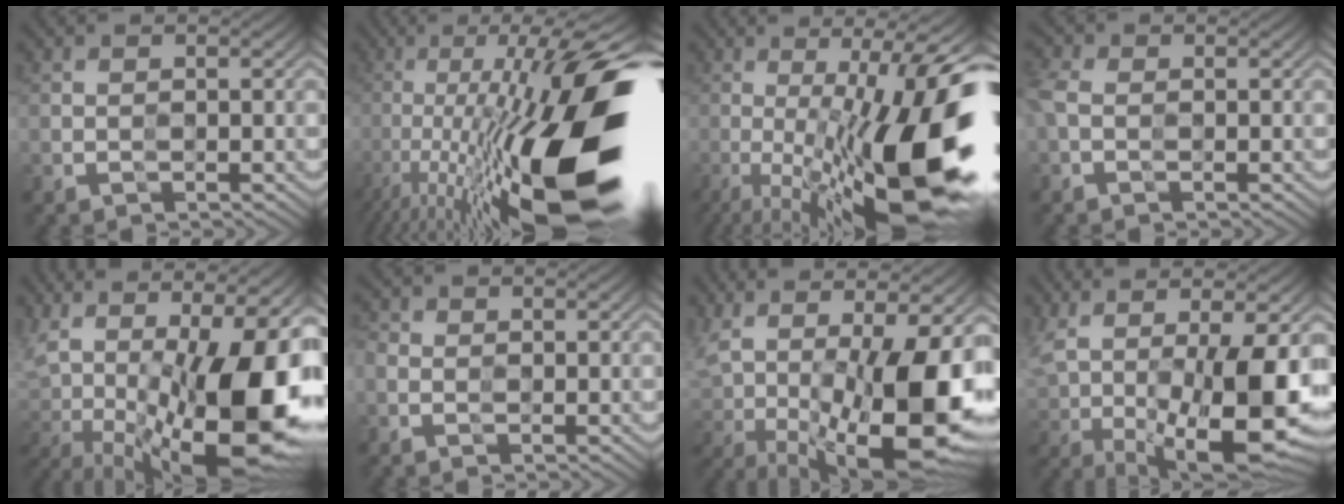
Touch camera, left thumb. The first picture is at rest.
{"total": 20.0, "force": [-6.7, 5.6, 18.0], "torque": [-0.306, 0.020, -0.120]}
{"total": 18.6, "force": [-4.4, 5.0, 17.4], "torque": [-0.235, 0.007, -0.070]}
{"total": 4.3, "force": [-0.7, 2.4, 3.4], "torque": [-0.085, -0.004, -0.020]}
{"total": 19.5, "force": [1.2, 9.1, 17.2], "torque": [-0.268, -0.001, 0.027]}
{"total": 2.3, "force": [-0.8, 1.6, 1.5], "torque": [-0.029, -0.007, -0.018]}
{"total": 16.9, "force": [0.1, 7.2, 15.3], "torque": [-0.253, -0.014, 0.025]}
{"total": 15.2, "force": [-0.2, 6.1, 13.9], "torque": [-0.235, -0.010, 0.021]}